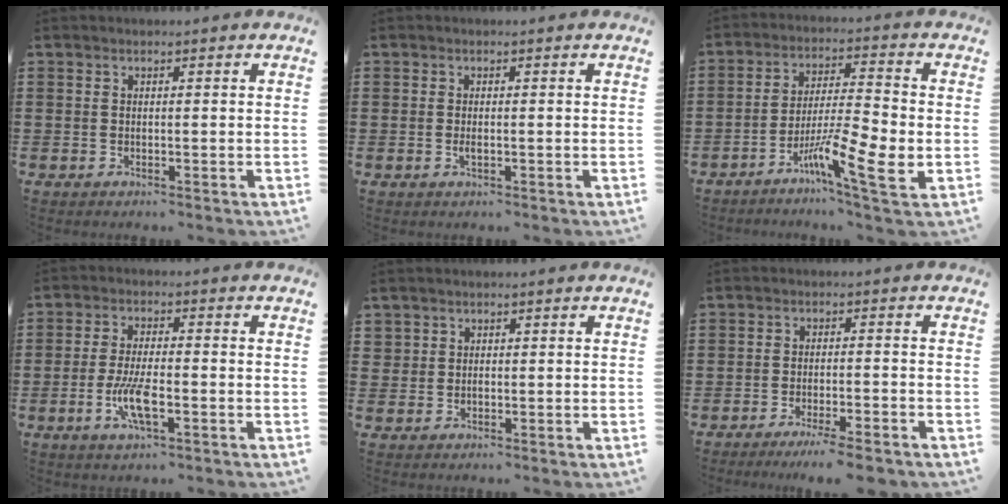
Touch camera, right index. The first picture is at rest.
{"total": 1.0, "force": [-0.2, 0.2, 1.0], "torque": [-0.021, -0.007, -0.001]}
{"total": 10.0, "force": [-4.4, 1.3, 9.0], "torque": [-0.159, 0.000, -0.078]}
{"total": 6.2, "force": [-2.0, 1.6, 5.7], "torque": [-0.122, -0.011, -0.038]}
{"total": 1.4, "force": [0.7, 1.2, 0.1], "torque": [-0.007, 0.004, 0.013]}
{"total": 3.9, "force": [-3.2, -0.2, 2.1], "torque": [-0.042, -0.009, -0.062]}